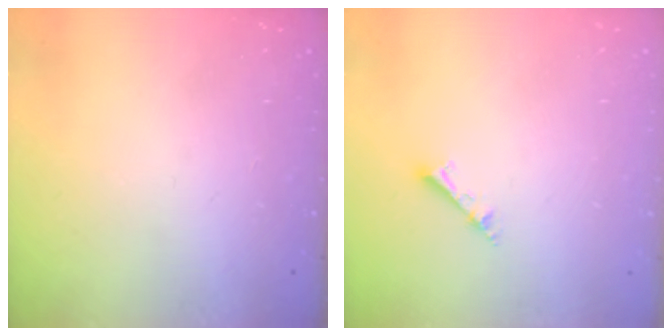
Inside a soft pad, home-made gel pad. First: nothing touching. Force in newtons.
{"total": 2.3, "press": 2.3, "slide": 0.1}